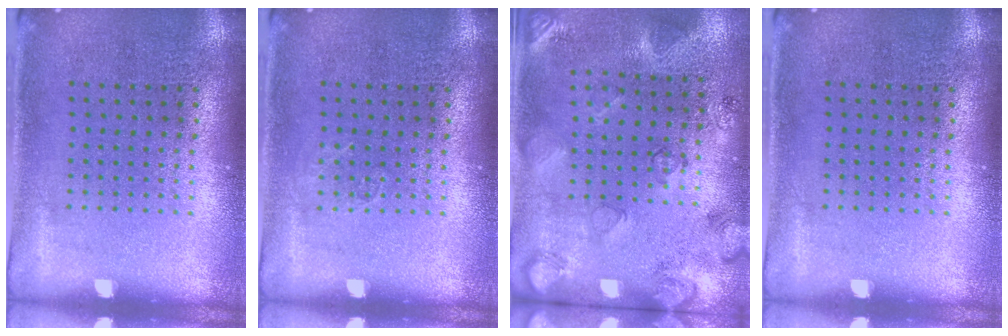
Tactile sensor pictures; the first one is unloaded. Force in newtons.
{"total": 0.6, "press": 0.5, "slide": 0.2}
{"total": 2.3, "press": 1.8, "slide": 1.4}
{"total": 0.0}